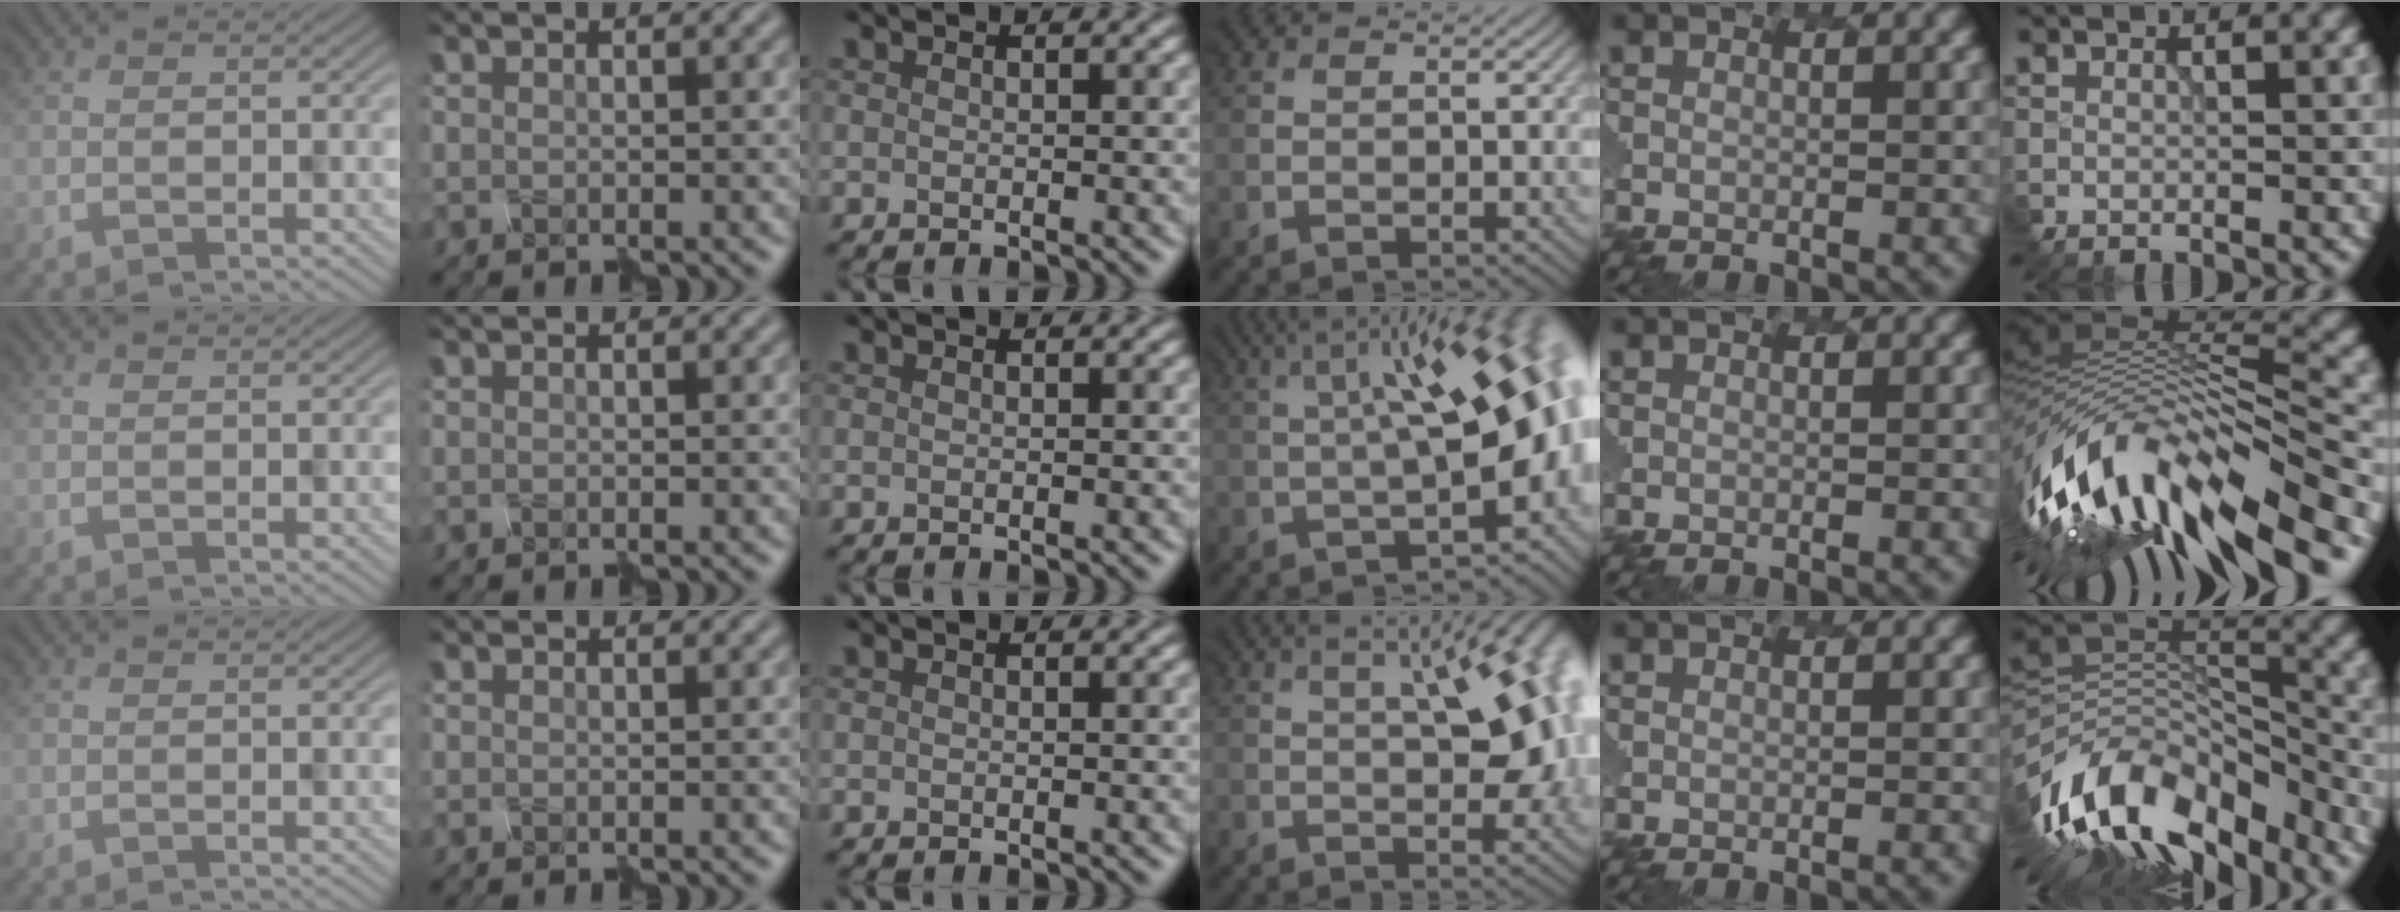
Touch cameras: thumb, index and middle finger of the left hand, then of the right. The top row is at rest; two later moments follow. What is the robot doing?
{"motion": "disassemble", "object": "spray bottle"}